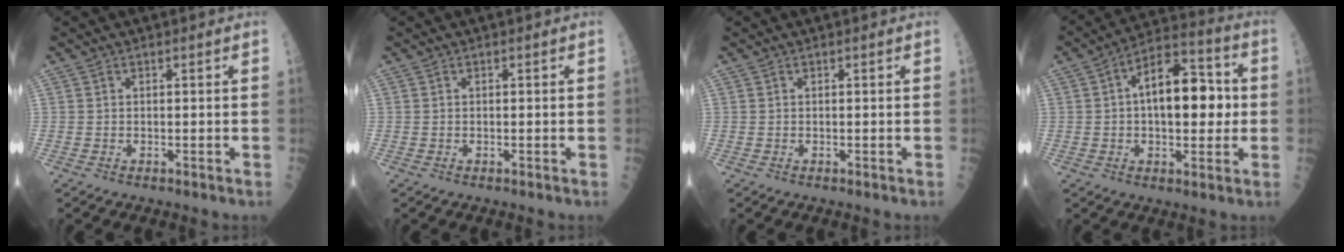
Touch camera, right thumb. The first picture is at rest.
{"total": 0.0}
{"total": 0.0}
{"total": 15.9, "force": [1.2, 8.3, 13.5], "torque": [-0.177, 0.026, 0.012]}